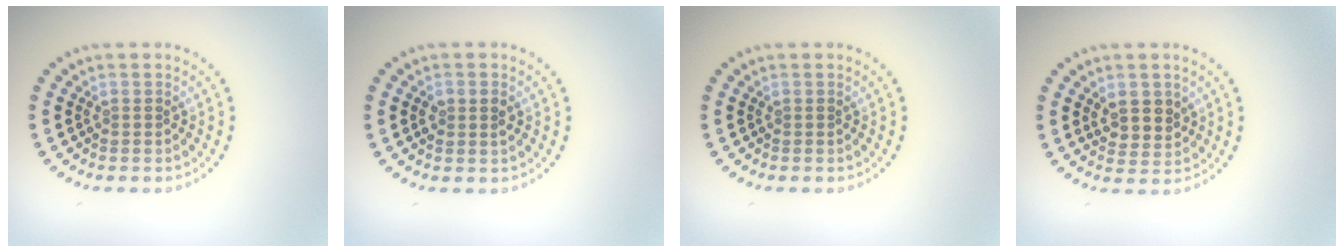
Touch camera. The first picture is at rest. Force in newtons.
{"total": 1.6, "press": 1.5, "slide": 0.4}
{"total": 0.0}
{"total": 2.7, "press": 2.5, "slide": 0.8}